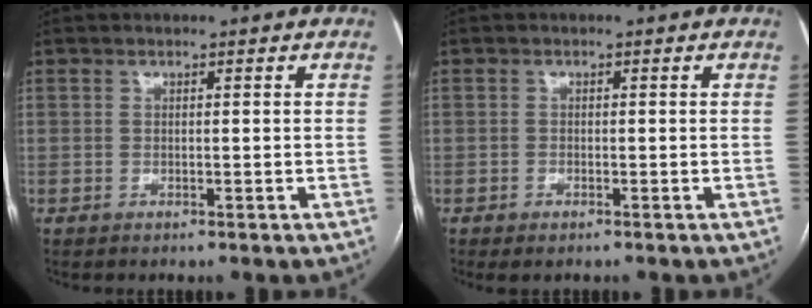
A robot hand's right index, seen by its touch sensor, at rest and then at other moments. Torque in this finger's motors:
{"motor_torque": [0.22, -0.12, -0.04, 0.00]}